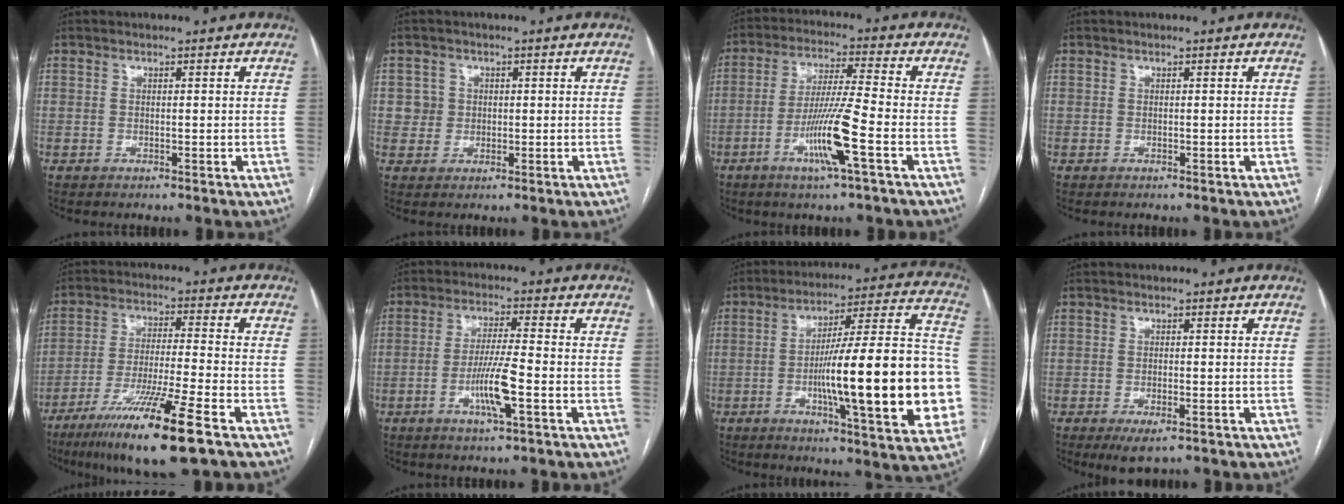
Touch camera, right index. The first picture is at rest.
{"total": 2.8, "force": [0.6, 2.7, 0.0], "torque": [0.011, 0.006, 0.009]}
{"total": 10.3, "force": [-4.0, -0.6, 9.4], "torque": [-0.184, -0.010, -0.078]}
{"total": 0.0}
{"total": 15.1, "force": [-9.2, -0.4, 12.0], "torque": [-0.224, -0.042, -0.162]}
{"total": 7.2, "force": [-2.5, 0.1, 6.7], "torque": [-0.129, -0.007, -0.048]}
{"total": 25.1, "force": [-4.5, 2.8, 24.5], "torque": [-0.292, 0.020, -0.064]}
{"total": 3.9, "force": [-2.4, 1.1, 2.8], "torque": [-0.047, -0.007, -0.031]}